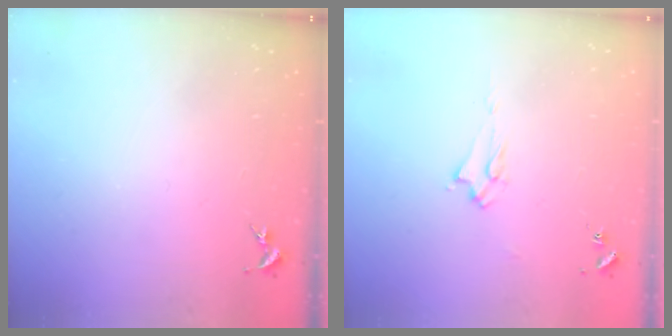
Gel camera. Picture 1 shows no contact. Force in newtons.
{"total": 1.9, "press": 1.9, "slide": 0.3}